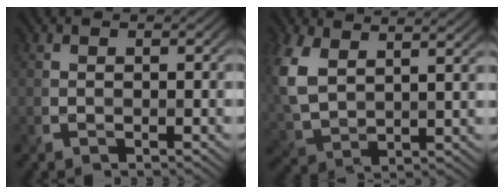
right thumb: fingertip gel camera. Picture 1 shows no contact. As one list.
[{"total": 9.5, "force": [4.9, 4.6, 6.7], "torque": [-0.191, 0.000, 0.097]}]